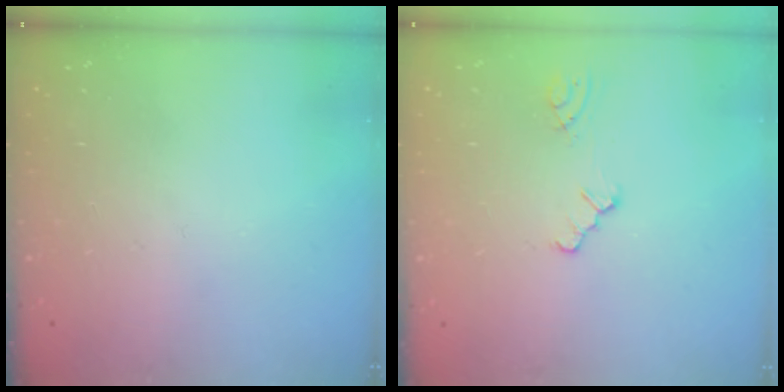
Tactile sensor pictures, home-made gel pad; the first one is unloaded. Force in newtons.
{"total": 1.2, "press": 1.1, "slide": 0.2}